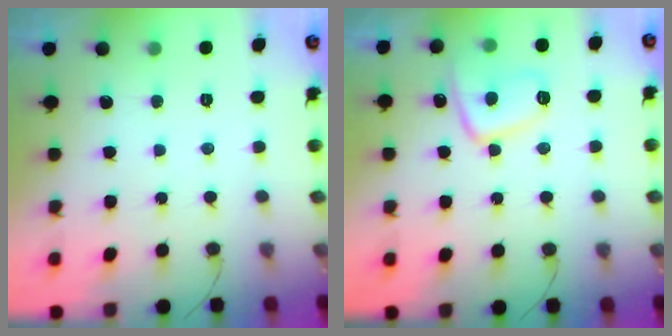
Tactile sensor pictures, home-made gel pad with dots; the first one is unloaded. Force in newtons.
{"total": 11.3, "press": 11.3, "slide": 0.8}